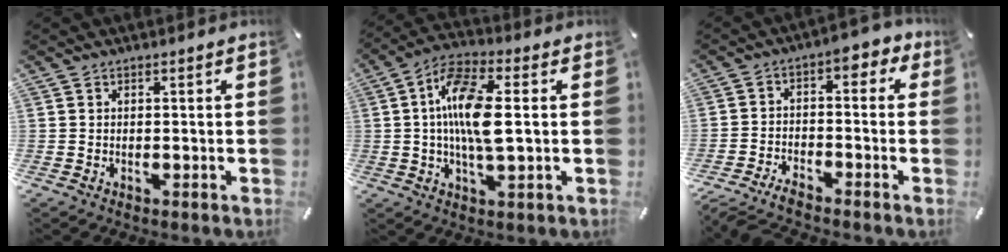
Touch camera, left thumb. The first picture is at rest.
{"total": 13.2, "force": [0.8, 4.5, 12.4], "torque": [-0.244, 0.001, 0.013]}
{"total": 5.9, "force": [-4.1, 3.0, 3.0], "torque": [-0.059, 0.016, -0.084]}